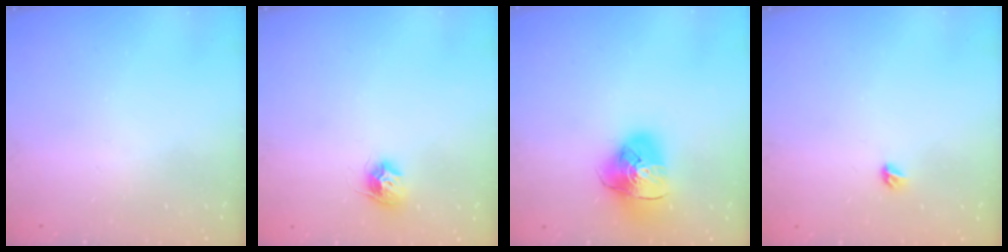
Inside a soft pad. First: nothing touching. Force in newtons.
{"total": 9.3, "press": 9.3, "slide": 0.5}
{"total": 12.7, "press": 12.6, "slide": 1.7}
{"total": 3.8, "press": 3.8, "slide": 0.7}